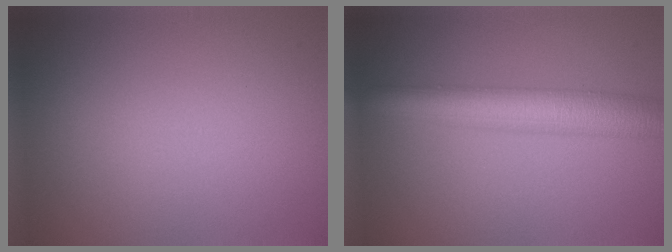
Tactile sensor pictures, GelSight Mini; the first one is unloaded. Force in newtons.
{"total": 6.5, "press": 6.5, "slide": 0.1}